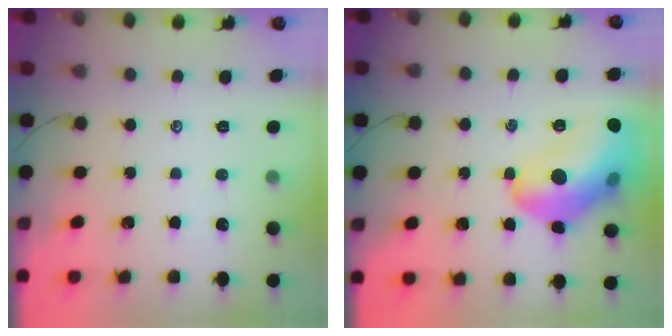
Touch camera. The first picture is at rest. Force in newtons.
{"total": 19.7, "press": 19.5, "slide": 3.0}